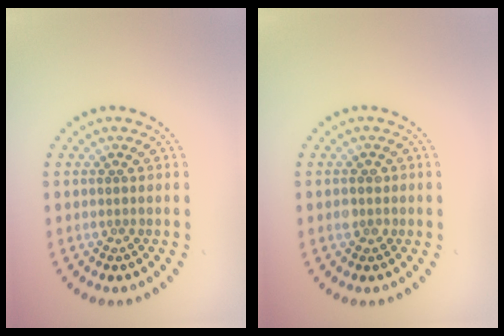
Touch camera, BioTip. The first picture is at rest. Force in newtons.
{"total": 1.3, "press": 1.2, "slide": 0.3}